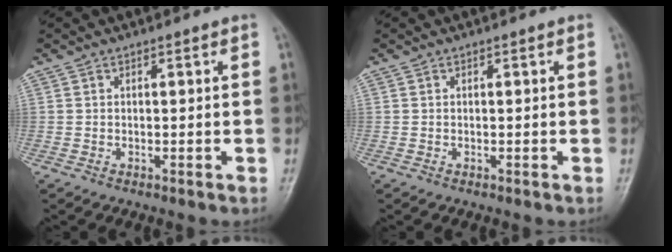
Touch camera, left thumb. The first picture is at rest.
{"total": 0.0}